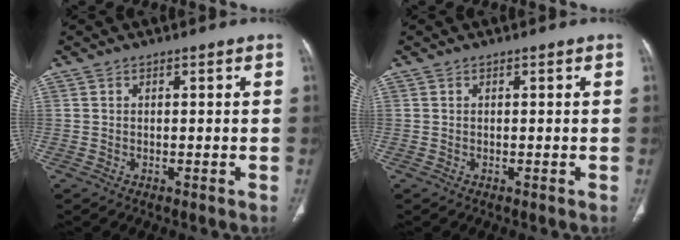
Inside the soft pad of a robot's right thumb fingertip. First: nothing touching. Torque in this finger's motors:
{"motor_torque": [-0.06, -0.07, 0.12, 0.09, 0.00]}